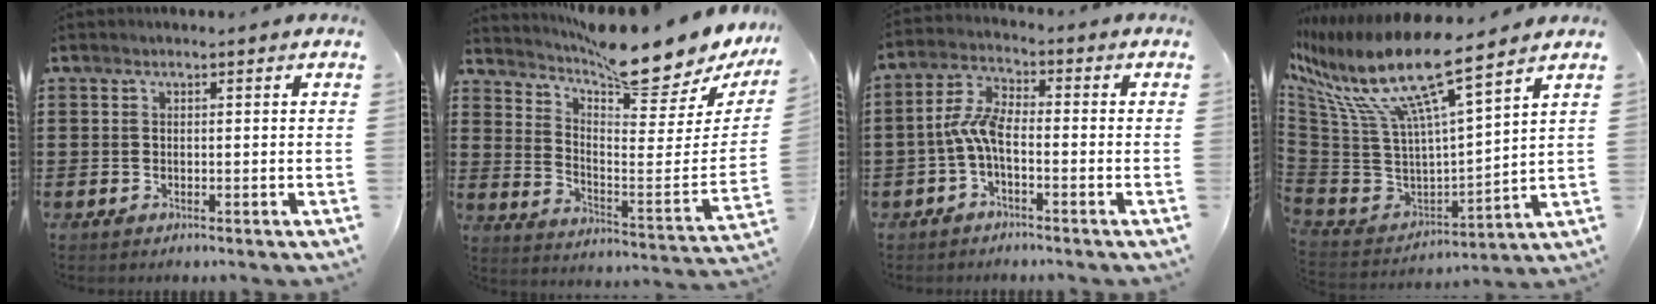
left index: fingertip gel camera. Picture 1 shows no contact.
{"total": 10.6, "force": [9.1, 1.1, 5.2], "torque": [-0.096, -0.072, 0.148]}
{"total": 5.8, "force": [-1.5, 2.1, 5.1], "torque": [-0.128, -0.002, -0.037]}
{"total": 13.5, "force": [8.4, 2.5, 10.4], "torque": [-0.244, -0.066, 0.129]}